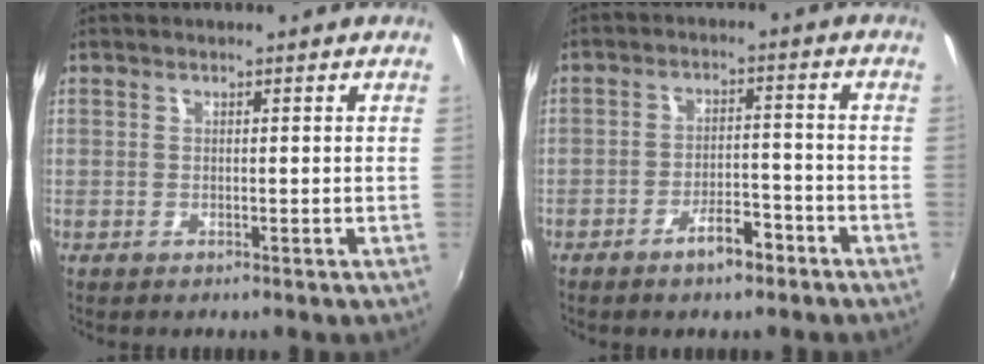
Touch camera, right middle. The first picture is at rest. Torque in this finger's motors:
{"motor_torque": [1.10, -1.04, 0.32, 0.12]}